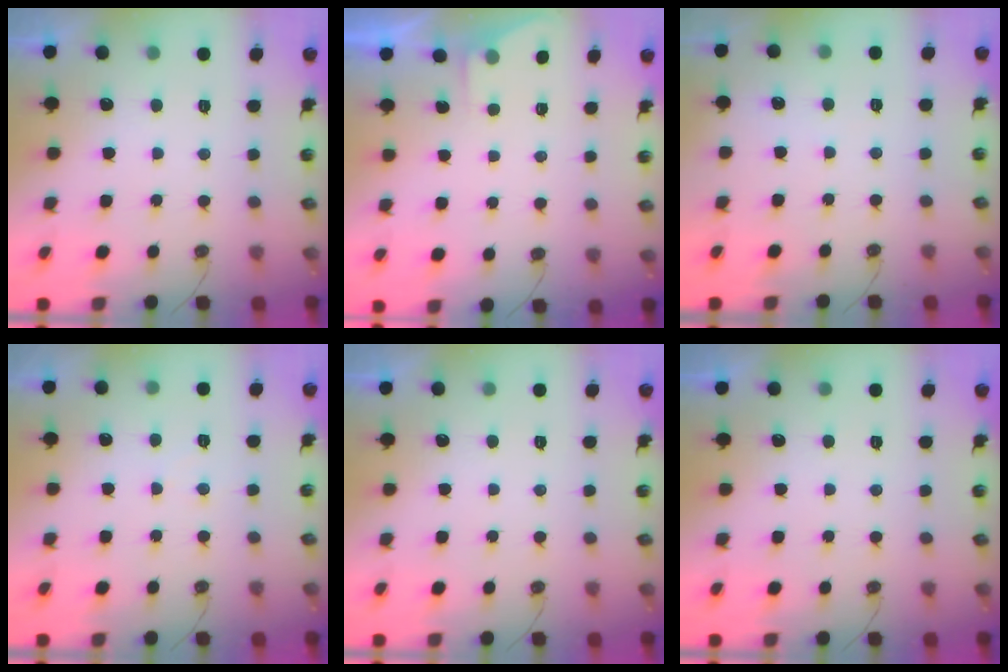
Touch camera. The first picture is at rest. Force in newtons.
{"total": 1.8, "press": 1.8, "slide": 0.3}
{"total": 3.0, "press": 2.9, "slide": 0.4}
{"total": 3.6, "press": 3.6, "slide": 0.5}
{"total": 0.0}
{"total": 0.0}